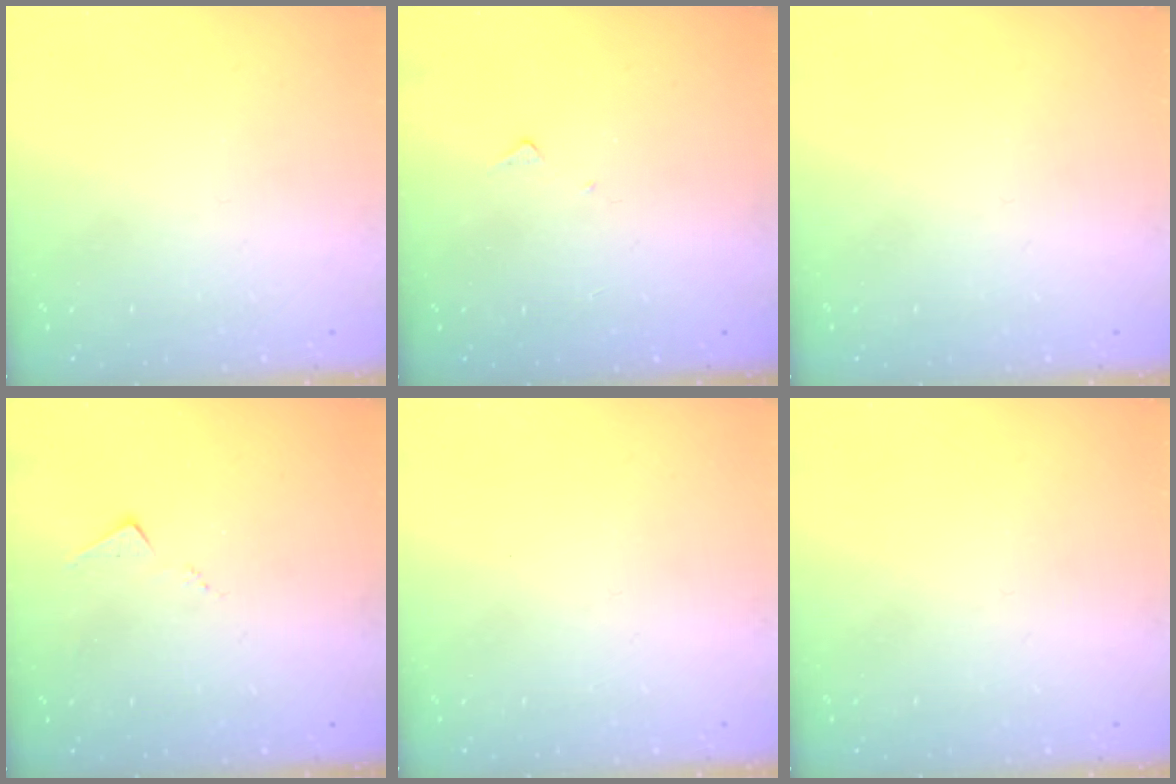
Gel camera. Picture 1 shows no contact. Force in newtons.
{"total": 6.6, "press": 6.6, "slide": 0.6}
{"total": 0.0}
{"total": 7.1, "press": 7.1, "slide": 0.3}
{"total": 0.0}
{"total": 0.0}